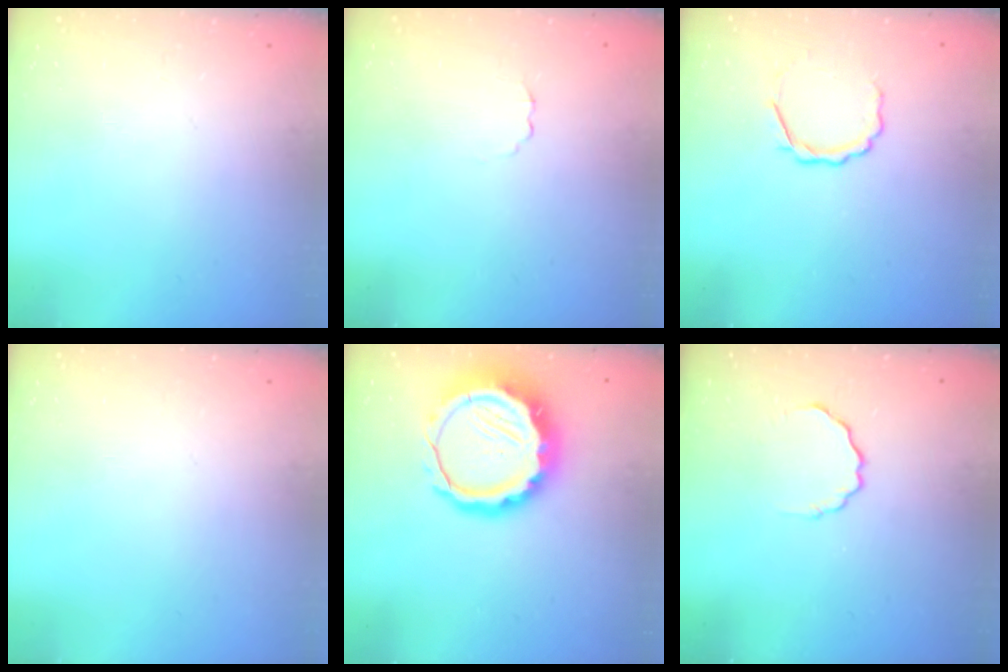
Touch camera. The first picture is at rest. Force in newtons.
{"total": 1.4, "press": 1.3, "slide": 0.4}
{"total": 5.5, "press": 5.4, "slide": 1.3}
{"total": 0.0}
{"total": 13.6, "press": 13.2, "slide": 3.2}
{"total": 4.3, "press": 4.2, "slide": 0.9}